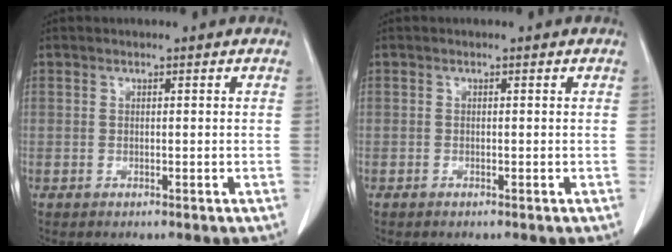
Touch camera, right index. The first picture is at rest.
{"total": 0.6, "force": [-0.3, 0.4, 0.4], "torque": [-0.008, 0.001, -0.006]}